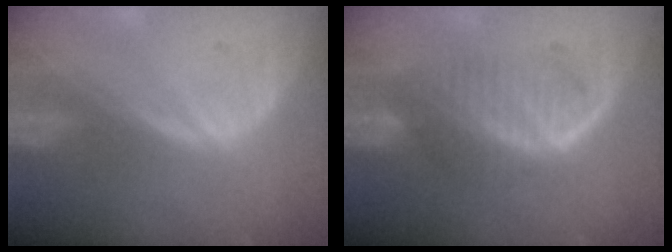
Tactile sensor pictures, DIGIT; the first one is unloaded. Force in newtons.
{"total": 6.2, "press": 6.1, "slide": 1.0}